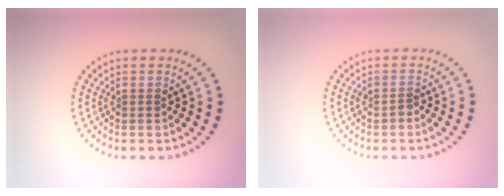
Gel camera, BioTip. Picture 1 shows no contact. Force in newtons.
{"total": 0.7, "press": 0.7, "slide": 0.3}